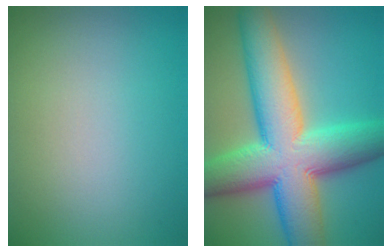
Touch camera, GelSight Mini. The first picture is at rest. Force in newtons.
{"total": 13.4, "press": 13.4, "slide": 0.5}